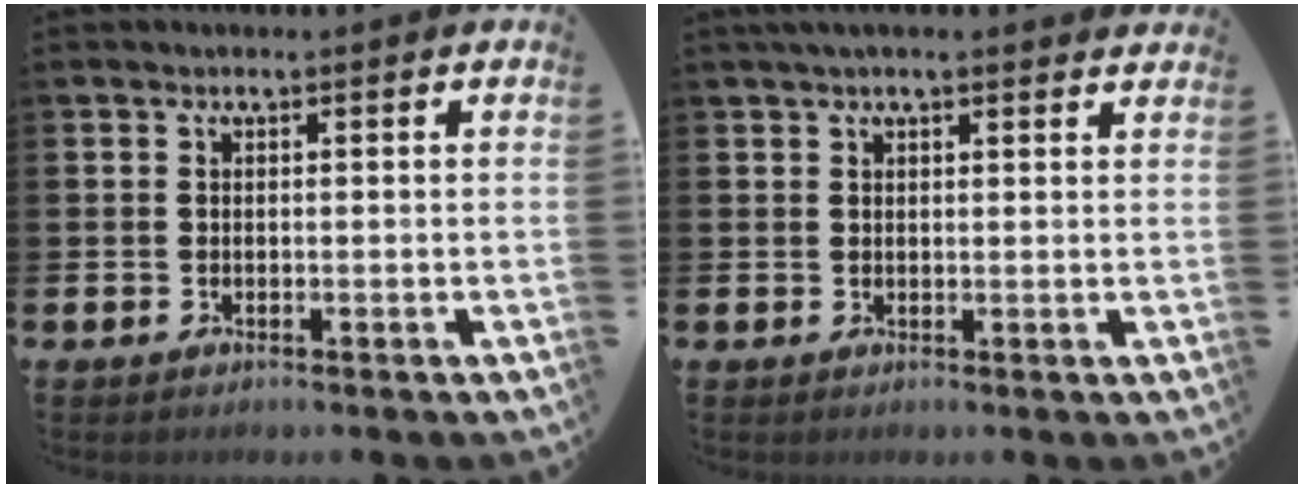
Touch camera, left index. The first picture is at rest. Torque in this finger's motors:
{"motor_torque": [1.14, -0.99, 0.37, 0.17]}